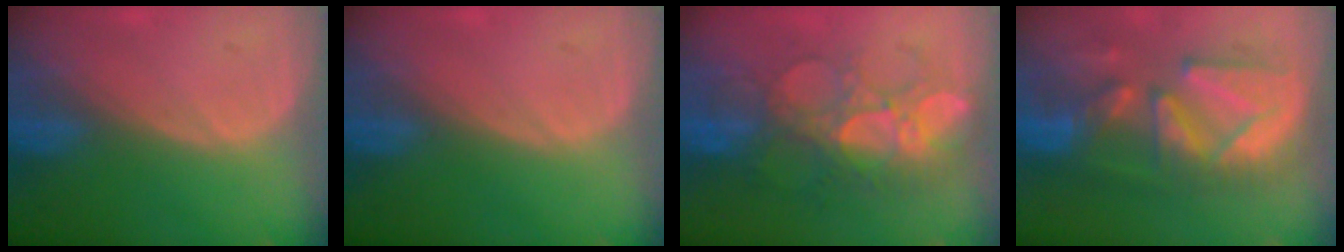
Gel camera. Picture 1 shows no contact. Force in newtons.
{"total": 0.0}
{"total": 9.3, "press": 8.9, "slide": 2.6}
{"total": 10.9, "press": 10.6, "slide": 2.8}